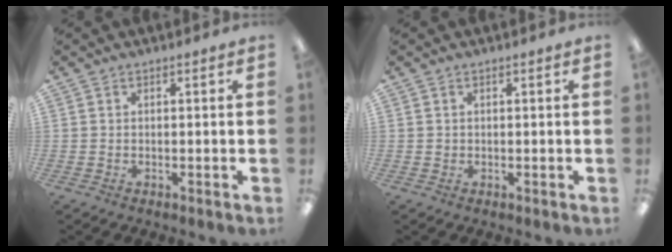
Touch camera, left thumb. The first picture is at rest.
{"total": 0.6, "force": [0.3, 0.5, 0.0], "torque": [-0.002, 0.003, 0.005]}